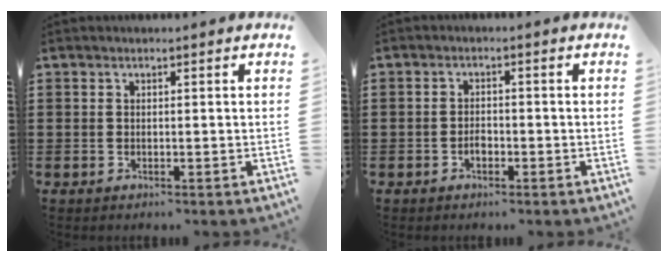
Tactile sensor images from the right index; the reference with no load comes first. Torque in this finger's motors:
{"motor_torque": [2.14, 0.00, 0.35, 0.05]}